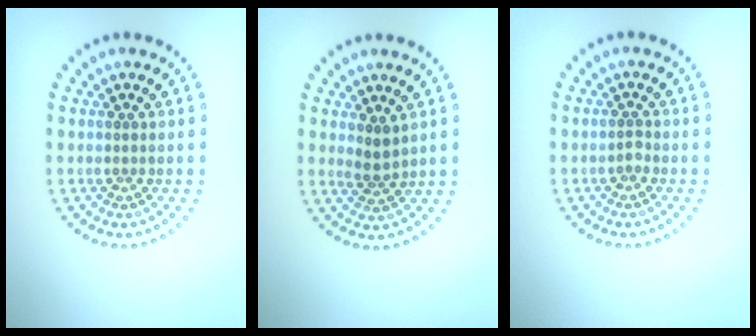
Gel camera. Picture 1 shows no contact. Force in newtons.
{"total": 1.6, "press": 1.3, "slide": 1.0}
{"total": 0.6, "press": 0.6, "slide": 0.3}